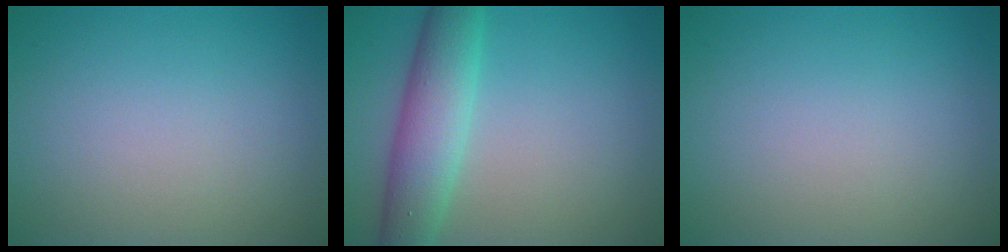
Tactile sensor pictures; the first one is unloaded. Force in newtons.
{"total": 5.6, "press": 5.6, "slide": 0.1}
{"total": 0.0}